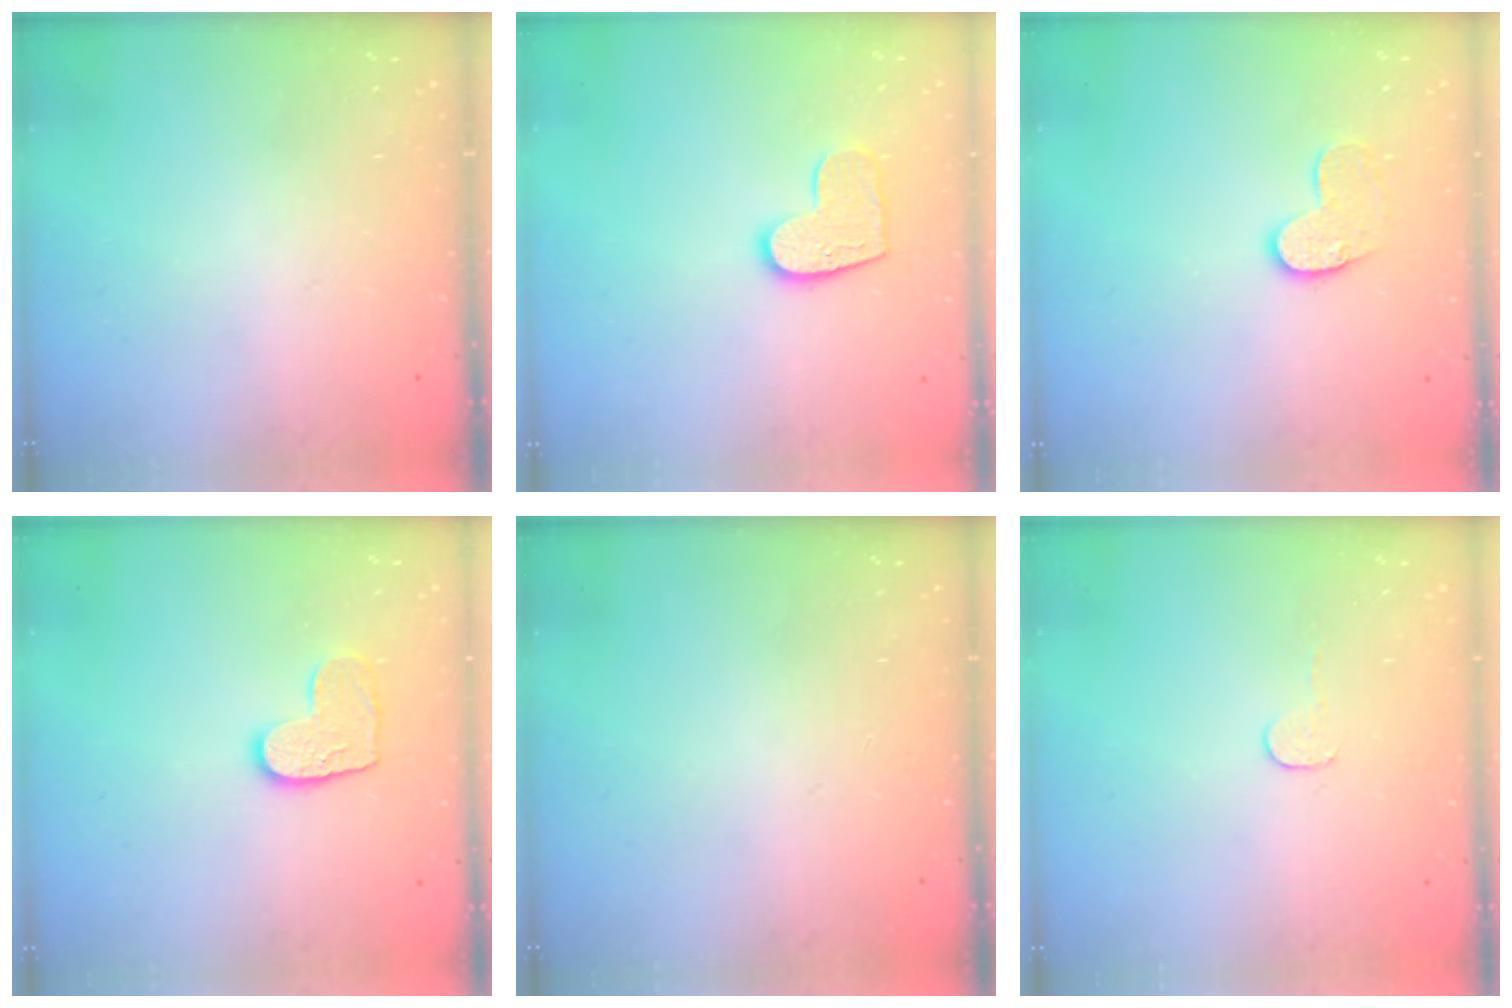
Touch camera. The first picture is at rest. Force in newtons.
{"total": 9.8, "press": 9.8, "slide": 0.3}
{"total": 9.1, "press": 9.0, "slide": 0.6}
{"total": 8.9, "press": 8.9, "slide": 0.4}
{"total": 0.0}
{"total": 3.0, "press": 3.0, "slide": 0.3}